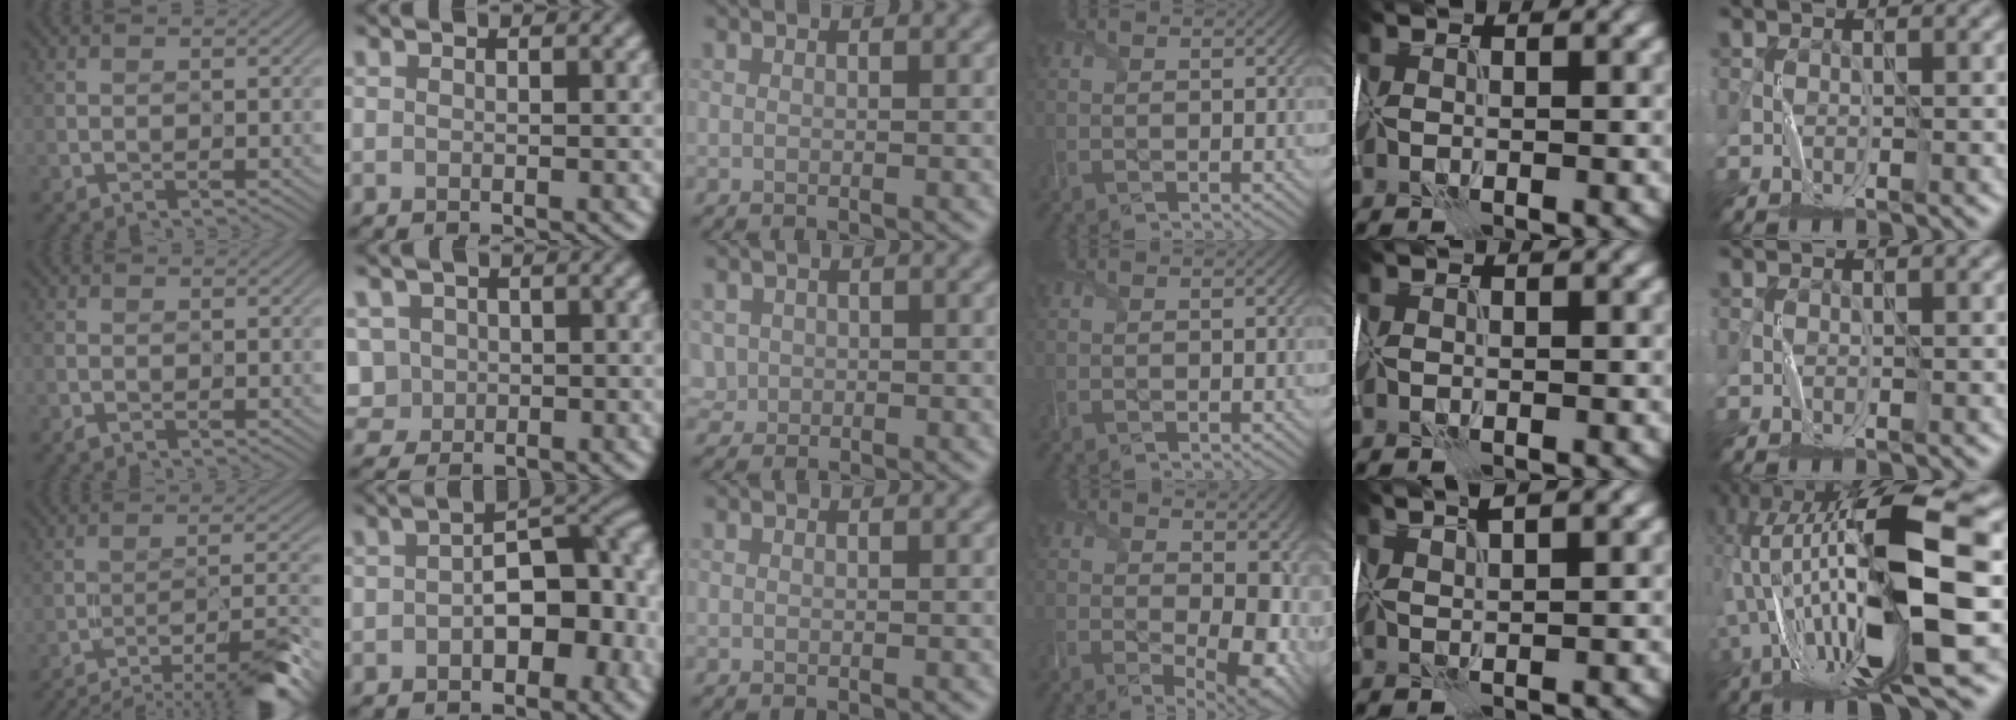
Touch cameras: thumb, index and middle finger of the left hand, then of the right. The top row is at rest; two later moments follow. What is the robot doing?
{"motion": "wrap", "object": "thread"}